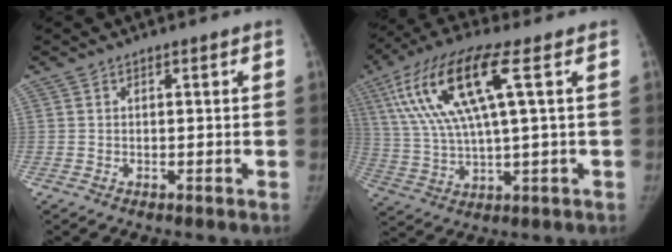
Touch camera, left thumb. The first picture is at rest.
{"total": 16.6, "force": [5.4, 3.6, 15.3], "torque": [-0.340, 0.012, 0.103]}